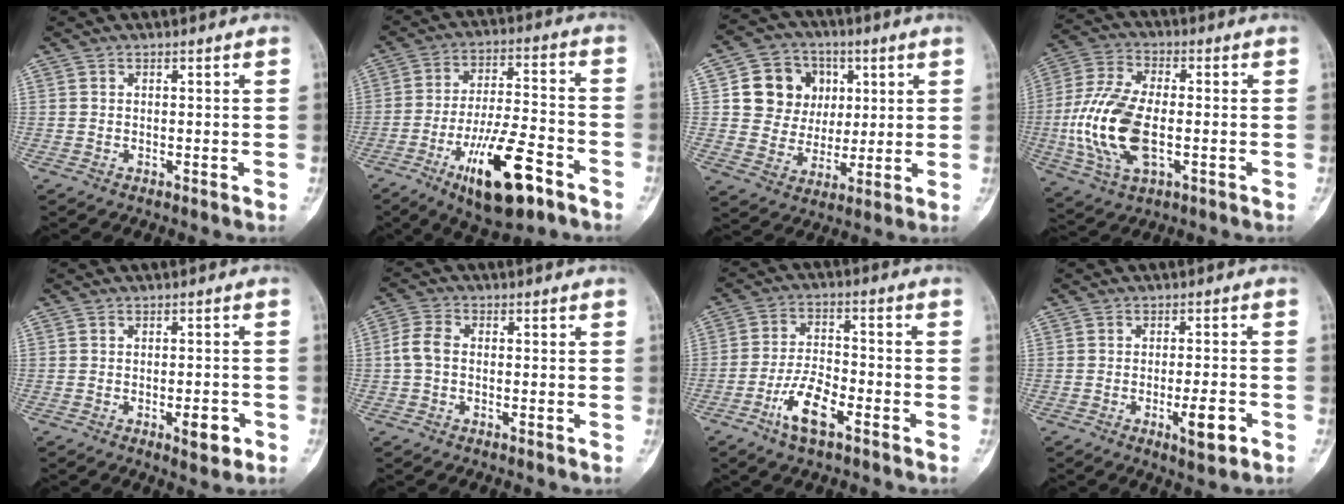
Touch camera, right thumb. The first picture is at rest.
{"total": 16.5, "force": [-8.7, 5.2, 13.0], "torque": [-0.218, 0.048, -0.139]}
{"total": 13.0, "force": [3.4, 11.6, 4.8], "torque": [-0.035, 0.000, 0.063]}
{"total": 15.9, "force": [-2.3, 8.2, 13.4], "torque": [-0.286, 0.008, -0.041]}
{"total": 4.3, "force": [-1.8, 1.6, 3.5], "torque": [-0.040, 0.004, -0.019]}
{"total": 4.1, "force": [-0.3, 2.8, 3.0], "torque": [-0.062, 0.010, -0.014]}
{"total": 8.7, "force": [-4.6, 3.3, 6.6], "torque": [-0.124, 0.023, -0.087]}
{"total": 5.6, "force": [-2.3, 1.4, 4.9], "torque": [-0.071, 0.003, -0.029]}